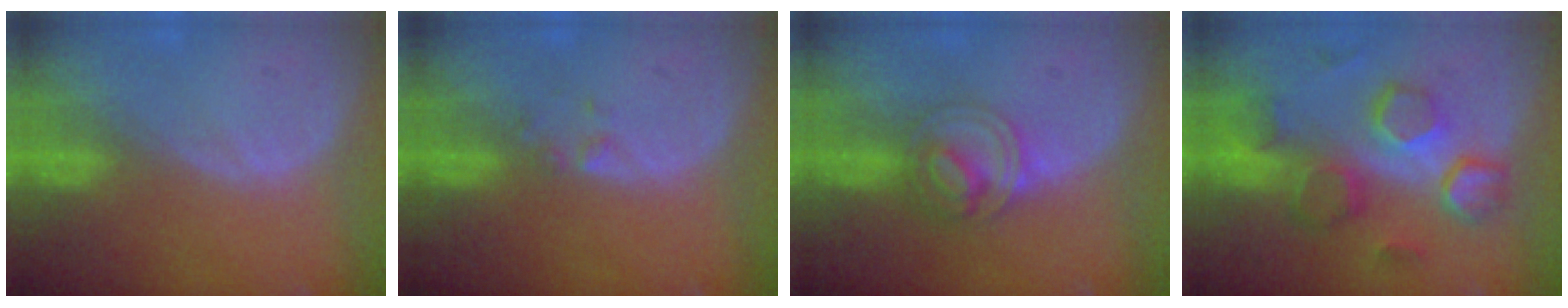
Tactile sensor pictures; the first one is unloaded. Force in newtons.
{"total": 1.2, "press": 1.2, "slide": 0.1}
{"total": 6.3, "press": 5.4, "slide": 3.2}
{"total": 10.4, "press": 9.3, "slide": 4.8}